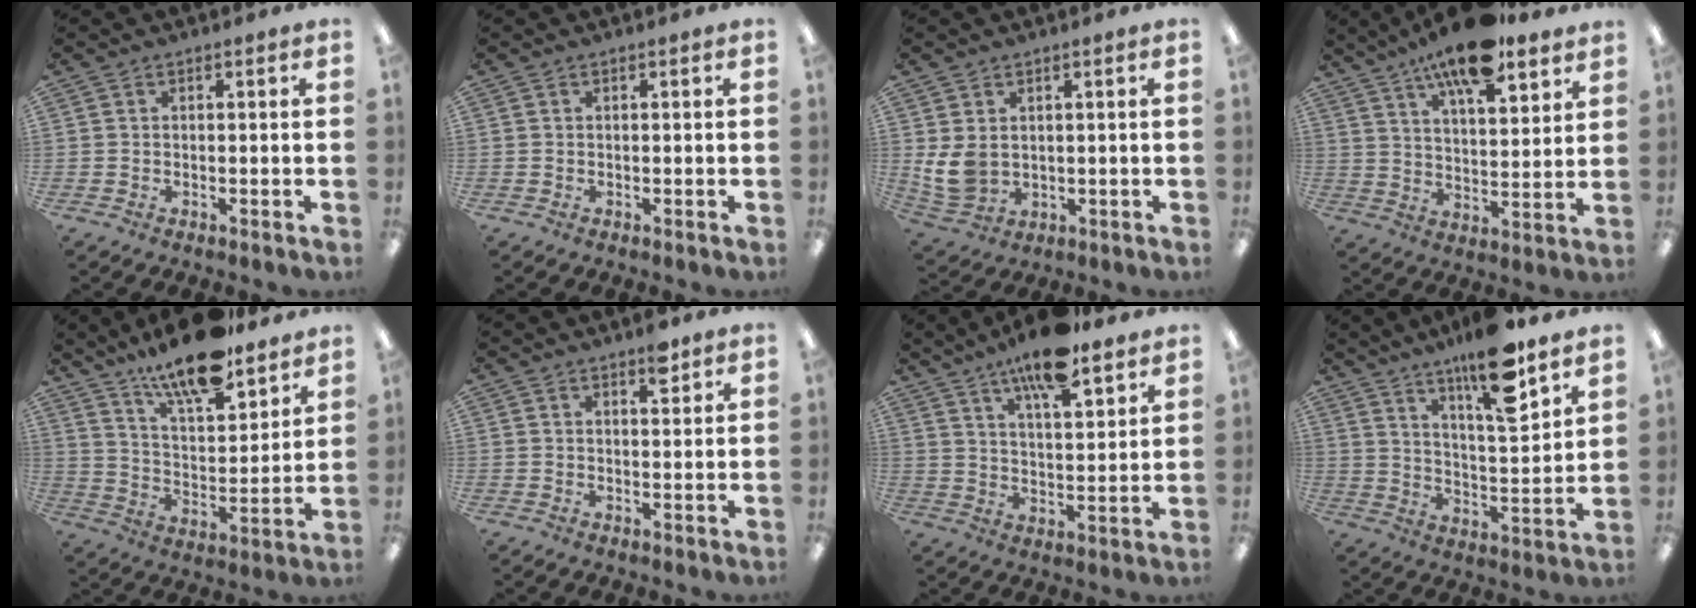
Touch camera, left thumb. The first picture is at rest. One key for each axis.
{"total": 0.0}
{"total": 7.0, "fx": 1.3, "fy": 5.3, "fz": 4.4, "tx": -0.106, "ty": 0.000, "tz": 0.029}
{"total": 15.2, "fx": 11.1, "fy": 4.9, "fz": 9.0, "tx": -0.146, "ty": -0.055, "tz": 0.187}
{"total": 16.3, "fx": 13.2, "fy": 4.3, "fz": 8.5, "tx": -0.152, "ty": -0.081, "tz": 0.227}
{"total": 3.8, "fx": 2.8, "fy": 1.3, "fz": 2.2, "tx": -0.017, "ty": -0.014, "tz": 0.042}
{"total": 13.3, "fx": 9.9, "fy": 3.8, "fz": 8.0, "tx": -0.131, "ty": -0.049, "tz": 0.168}
{"total": 15.5, "fx": 11.6, "fy": 3.2, "fz": 9.8, "tx": -0.155, "ty": -0.072, "tz": 0.189}